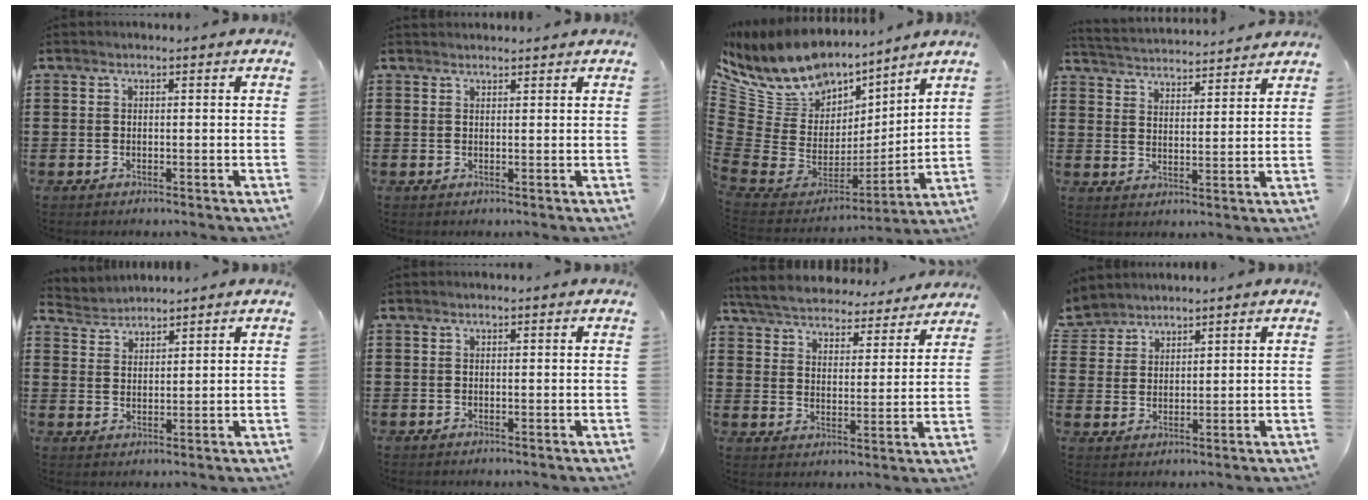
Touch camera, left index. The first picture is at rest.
{"total": 1.1, "force": [1.1, 0.1, 0.0], "torque": [-0.001, 0.000, 0.022]}
{"total": 10.6, "force": [8.7, 5.8, 2.0], "torque": [-0.096, -0.075, 0.161]}
{"total": 3.4, "force": [3.4, -0.1, -0.4], "torque": [-0.012, -0.025, 0.056]}
{"total": 2.7, "force": [2.6, 0.5, -0.6], "torque": [0.001, -0.007, 0.048]}
{"total": 0.0}
{"total": 5.7, "force": [5.7, 0.3, 0.6], "torque": [-0.042, -0.041, 0.097]}
{"total": 3.6, "force": [3.2, 1.6, -0.5], "torque": [-0.007, -0.006, 0.061]}